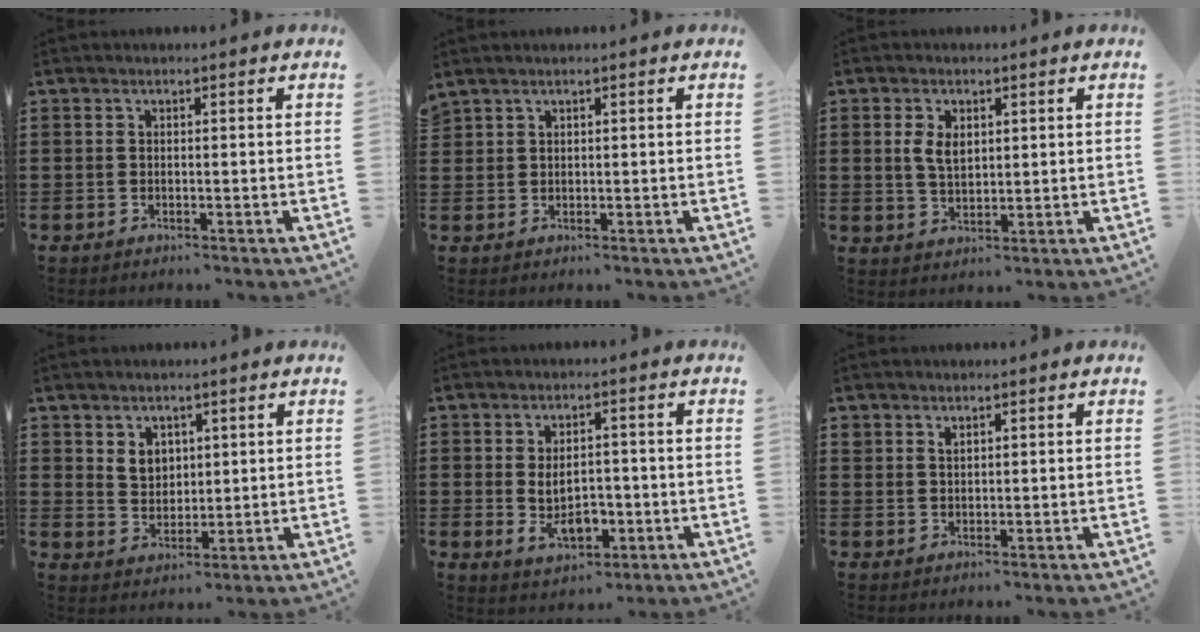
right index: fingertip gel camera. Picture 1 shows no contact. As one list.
[{"total": 0.9, "force": [0.8, 0.4, 0.2], "torque": [-0.006, 0.000, 0.015]}, {"total": 3.9, "force": [1.0, 2.4, 2.9], "torque": [-0.063, 0.009, 0.017]}, {"total": 4.1, "force": [2.3, 3.1, 1.3], "torque": [-0.037, 0.011, 0.043]}, {"total": 6.5, "force": [-1.0, 3.8, 5.2], "torque": [-0.093, 0.000, -0.023]}, {"total": 1.2, "force": [1.0, 0.6, 0.3], "torque": [-0.007, 0.000, 0.020]}]